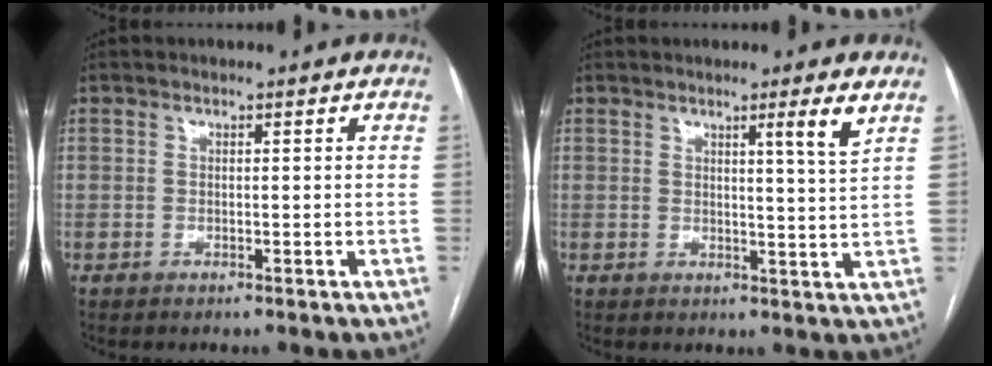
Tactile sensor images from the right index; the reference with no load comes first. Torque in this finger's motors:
{"motor_torque": [-0.06, 0.13, 0.07, 0.03]}